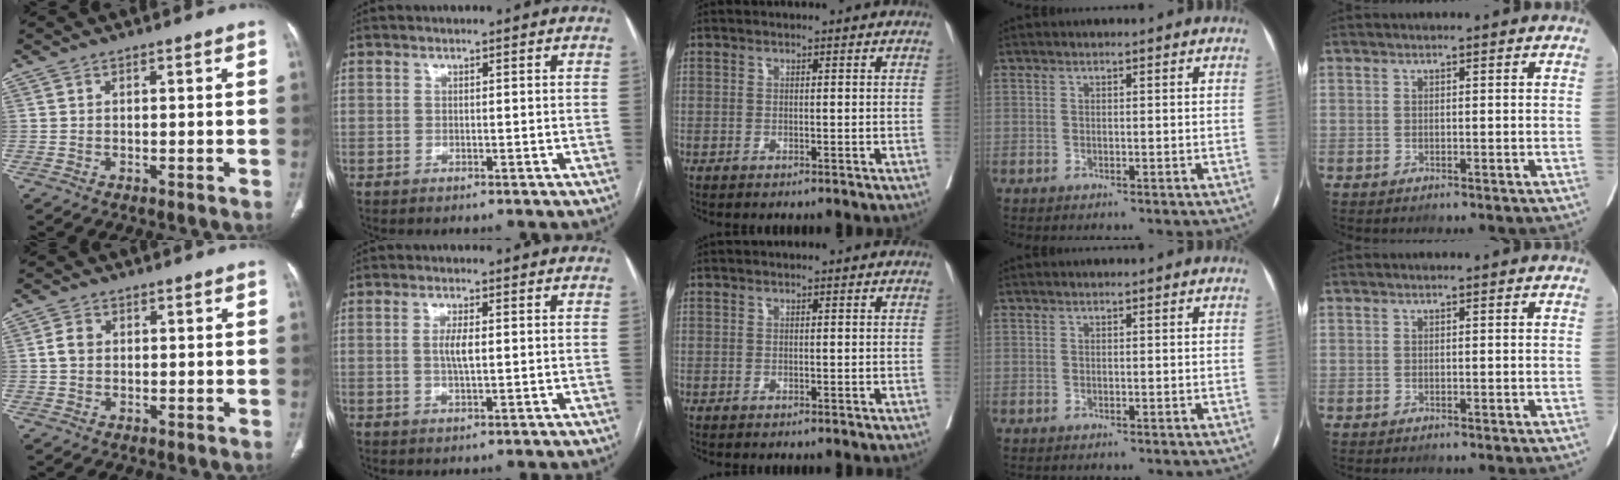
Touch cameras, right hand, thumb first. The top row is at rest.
{"thumb": {"total": 2.9, "force": [0.3, 2.3, 1.7], "torque": [-0.031, 0.007, 0.004]}, "index": {"total": 3.1, "force": [0.2, 0.5, 3.0], "torque": [-0.060, -0.002, 0.005]}}